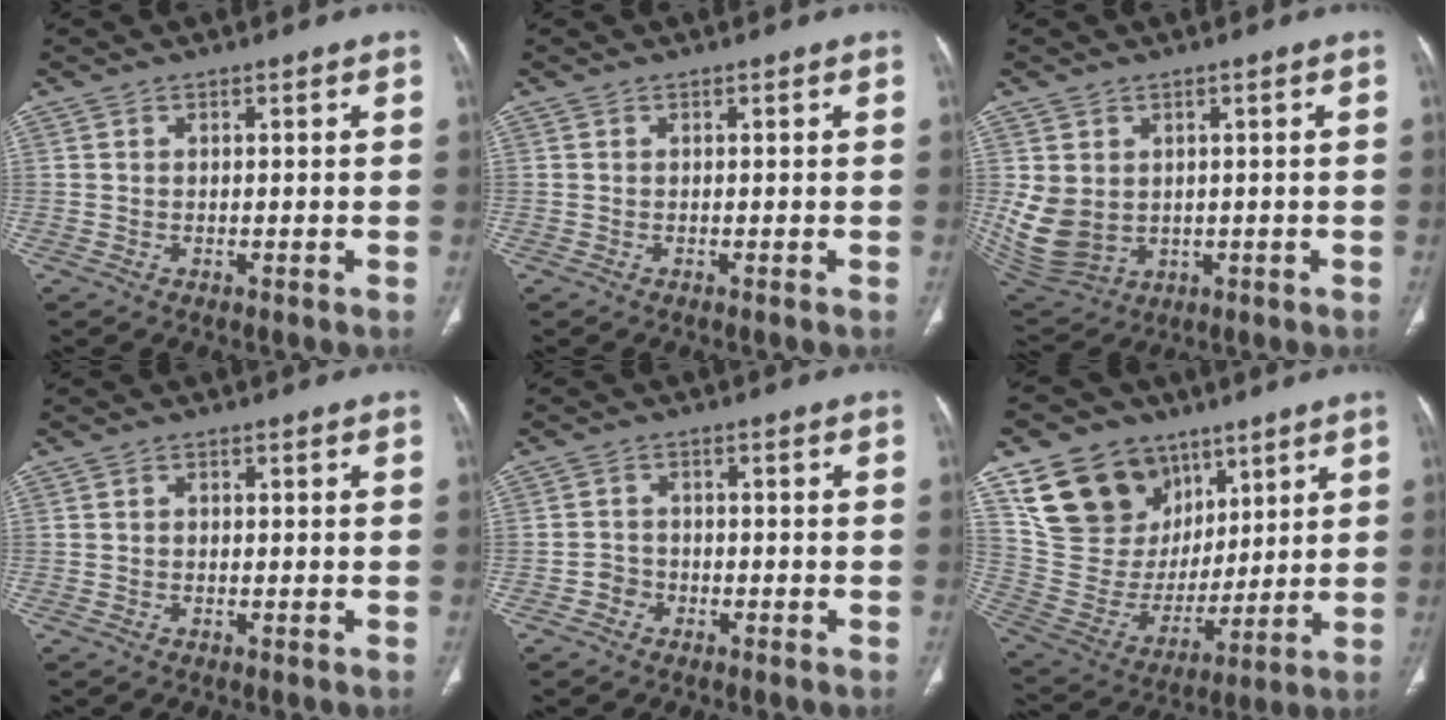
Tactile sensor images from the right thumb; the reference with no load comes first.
{"total": 0.0}
{"total": 9.6, "force": [0.8, 7.8, 5.5], "torque": [-0.102, -0.012, 0.044]}
{"total": 0.5, "force": [-0.2, 0.4, 0.2], "torque": [0.004, 0.003, -0.004]}
{"total": 2.5, "force": [-1.4, 2.1, 0.3], "torque": [0.004, 0.015, -0.031]}
{"total": 20.6, "force": [10.5, 15.5, 8.7], "torque": [-0.125, -0.016, 0.210]}